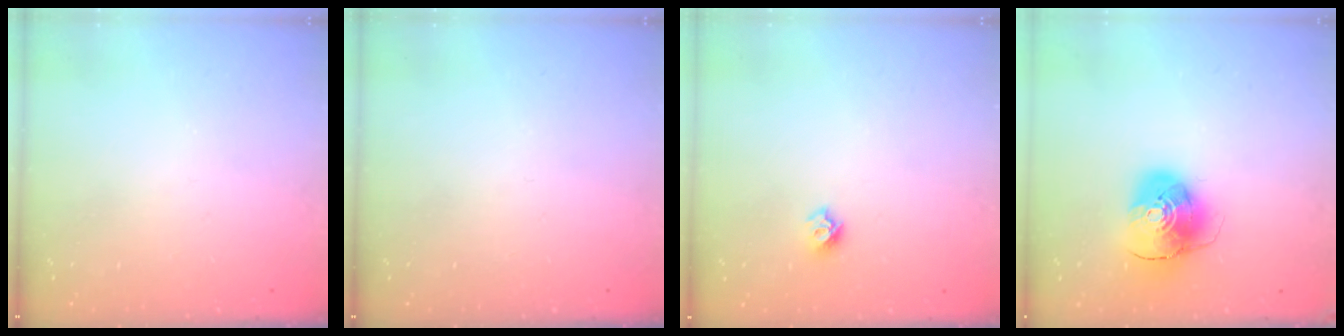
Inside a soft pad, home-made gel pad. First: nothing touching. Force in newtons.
{"total": 0.0}
{"total": 5.7, "press": 5.7, "slide": 0.5}
{"total": 9.9, "press": 9.8, "slide": 1.4}